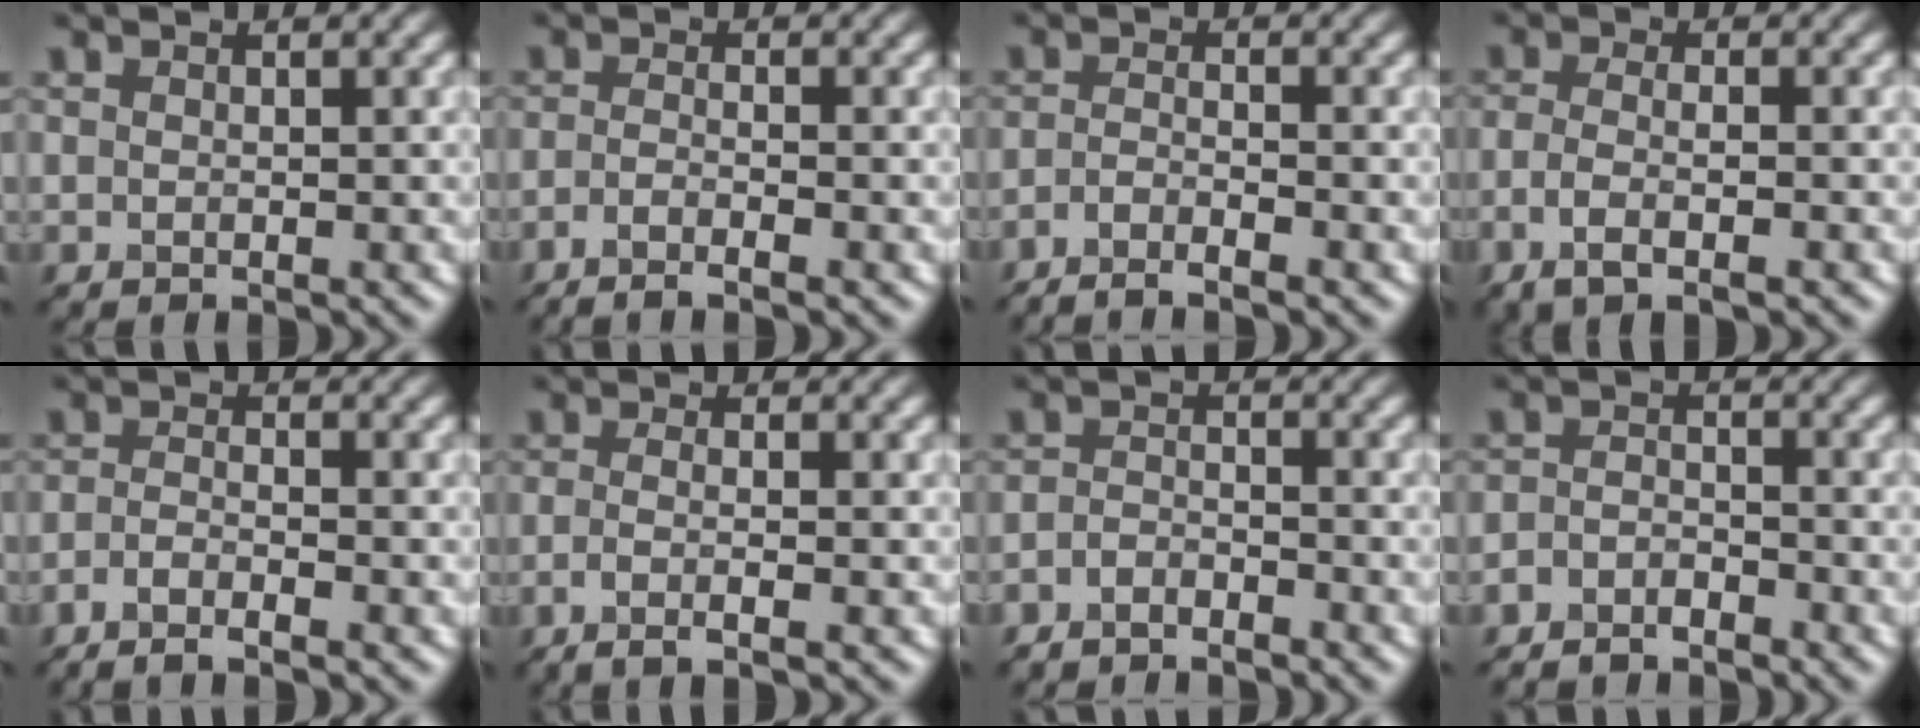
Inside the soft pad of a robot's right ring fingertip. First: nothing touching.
{"total": 2.7, "force": [-1.6, 0.6, 2.1], "torque": [-0.035, -0.005, -0.039]}
{"total": 2.9, "force": [-2.1, 0.5, 1.9], "torque": [-0.036, -0.003, -0.049]}
{"total": 3.5, "force": [-1.5, 1.1, 2.9], "torque": [-0.059, -0.005, -0.034]}
{"total": 2.8, "force": [-1.9, 0.6, 2.0], "torque": [-0.042, -0.002, -0.042]}
{"total": 2.9, "force": [-0.9, 1.0, 2.6], "torque": [-0.037, -0.013, -0.021]}
{"total": 2.1, "force": [-1.9, 0.7, 0.6], "torque": [-0.012, 0.000, -0.043]}
{"total": 2.6, "force": [-2.3, 1.0, 0.6], "torque": [-0.009, 0.000, -0.051]}